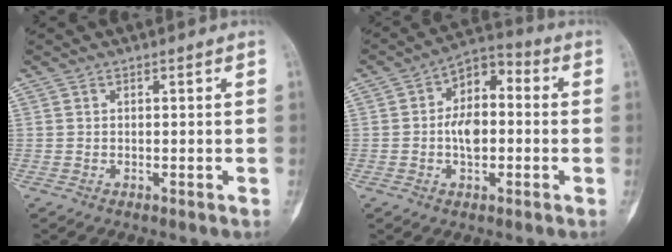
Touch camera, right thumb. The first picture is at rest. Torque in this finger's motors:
{"motor_torque": [1.18, 1.19, 0.47, -0.41, 0.02]}